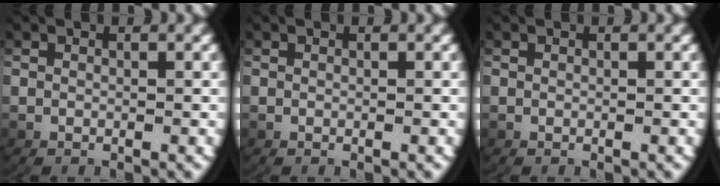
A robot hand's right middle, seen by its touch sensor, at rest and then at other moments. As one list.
[{"total": 0.0}, {"total": 0.0}]